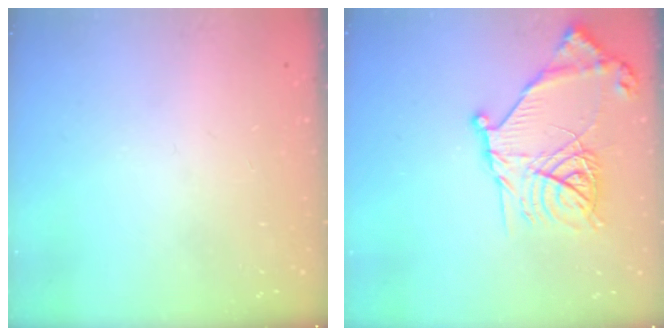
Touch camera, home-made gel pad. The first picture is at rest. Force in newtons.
{"total": 18.8, "press": 18.7, "slide": 2.0}